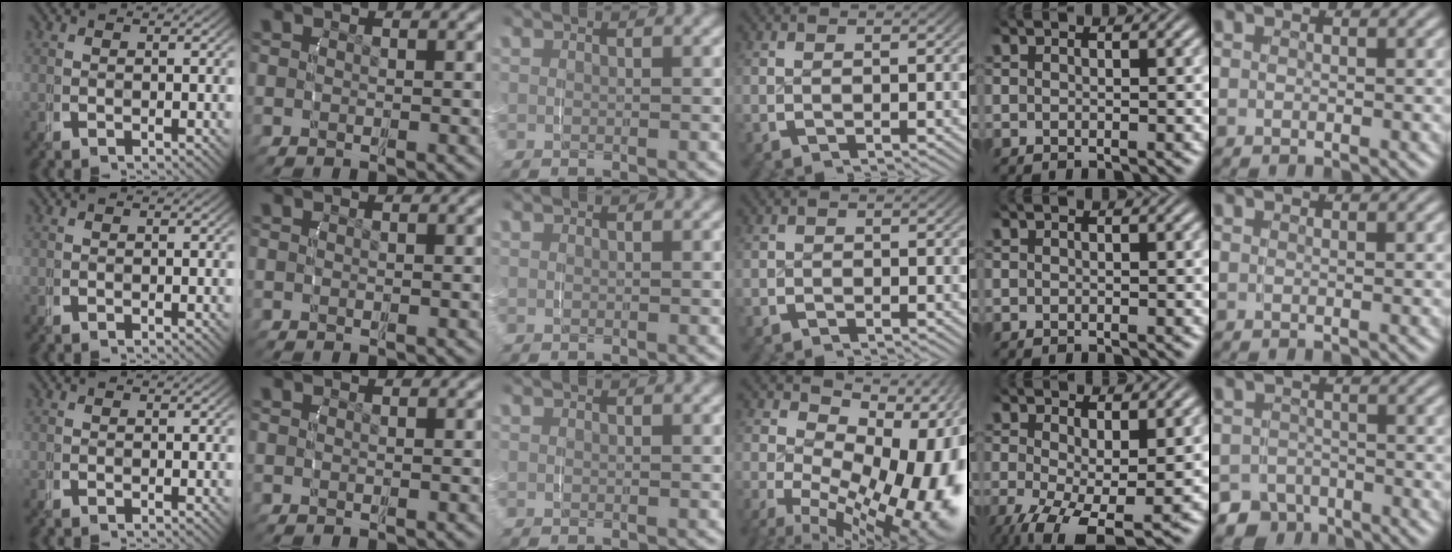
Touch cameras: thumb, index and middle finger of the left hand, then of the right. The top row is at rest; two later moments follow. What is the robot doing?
{"motion": "grasp_and_lifting", "object": "router"}